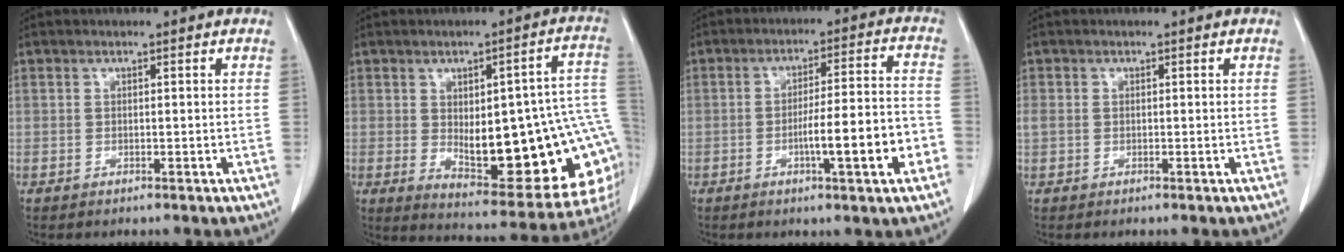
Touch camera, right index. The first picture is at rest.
{"total": 23.1, "force": [-1.9, 7.2, 21.9], "torque": [-0.211, 0.022, 0.005]}
{"total": 10.6, "force": [-3.6, 0.6, 10.0], "torque": [-0.149, 0.009, -0.052]}
{"total": 1.0, "force": [0.0, 0.8, 0.5], "torque": [-0.022, 0.014, 0.004]}